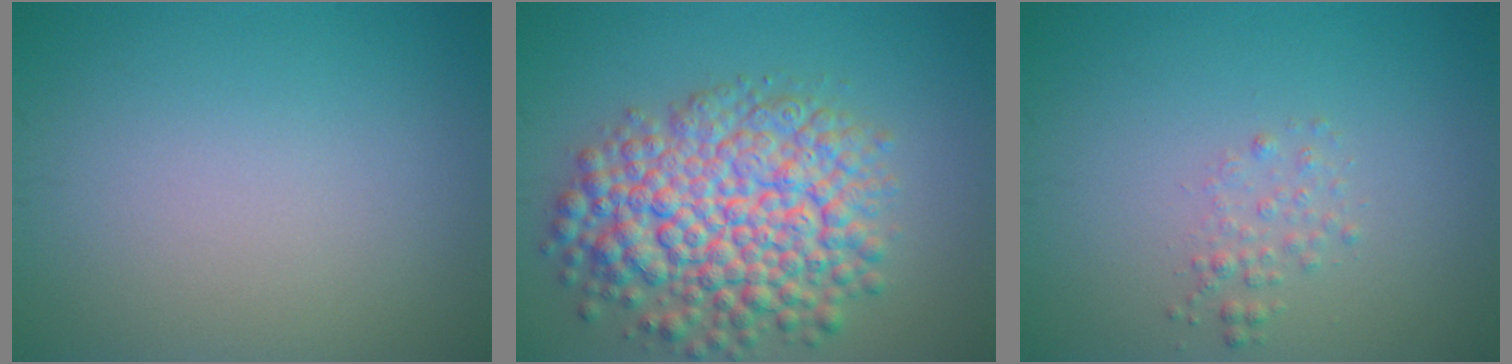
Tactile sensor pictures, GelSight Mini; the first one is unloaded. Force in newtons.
{"total": 9.6, "press": 9.6, "slide": 0.4}
{"total": 1.3, "press": 1.3, "slide": 0.1}